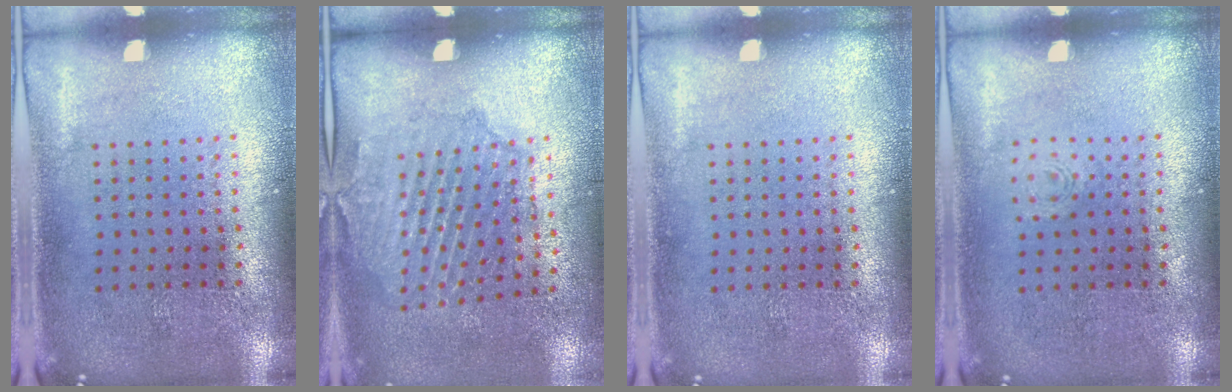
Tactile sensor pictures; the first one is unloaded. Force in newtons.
{"total": 1.6, "press": 1.4, "slide": 0.7}
{"total": 0.0}
{"total": 0.7, "press": 0.6, "slide": 0.2}